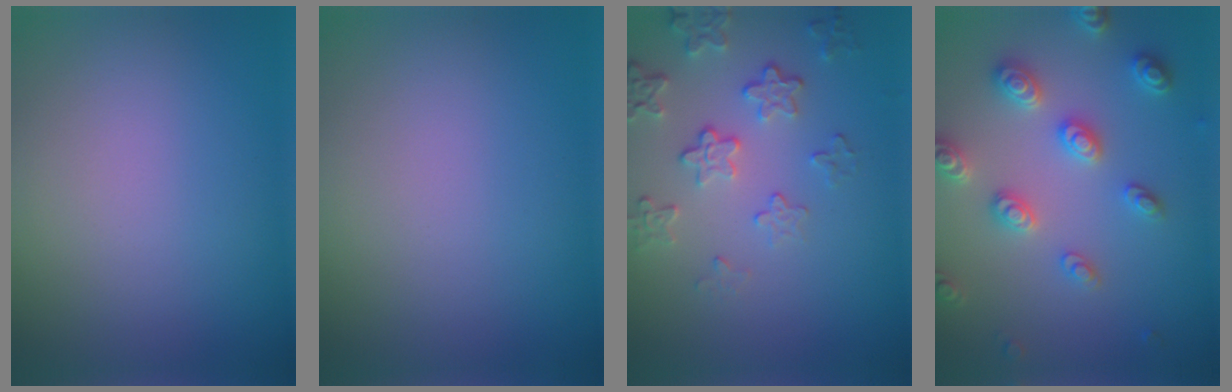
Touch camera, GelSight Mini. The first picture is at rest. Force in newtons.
{"total": 0.0}
{"total": 4.0, "press": 3.1, "slide": 2.6}
{"total": 4.6, "press": 4.5, "slide": 0.9}